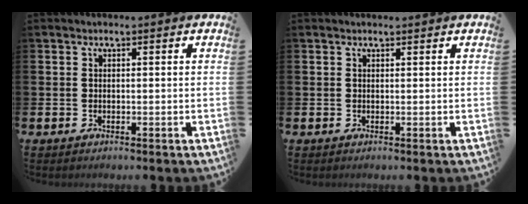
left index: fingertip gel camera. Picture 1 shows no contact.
{"total": 0.5, "force": [0.5, 0.0, 0.1], "torque": [0.007, -0.003, 0.007]}